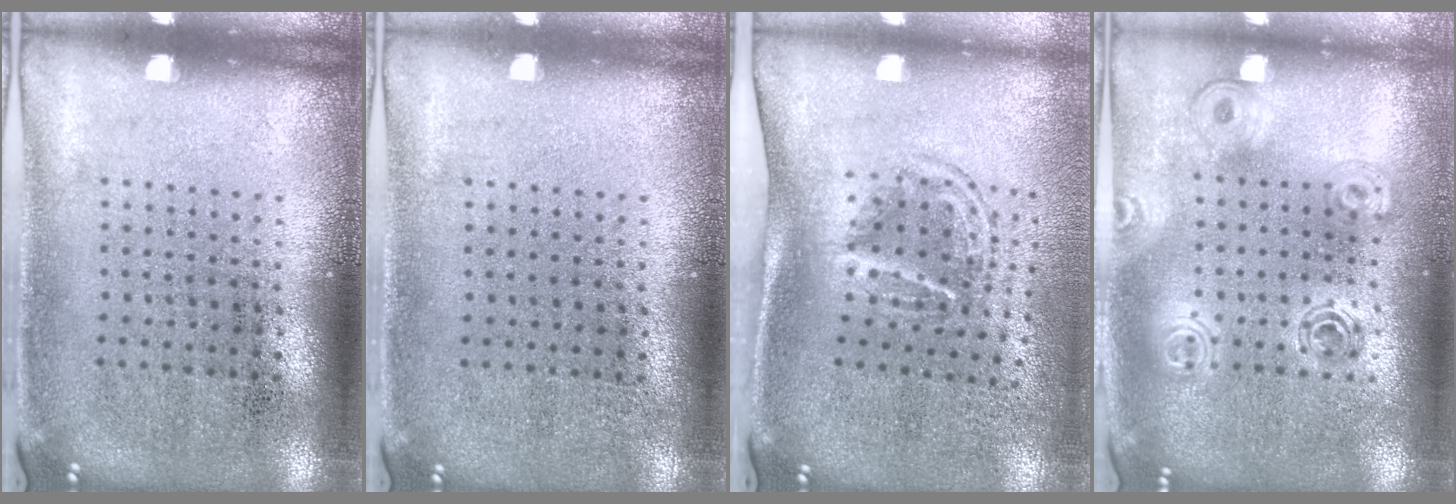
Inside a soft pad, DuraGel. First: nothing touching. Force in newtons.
{"total": 0.0}
{"total": 1.8, "press": 1.2, "slide": 1.3}
{"total": 1.7, "press": 1.5, "slide": 0.8}